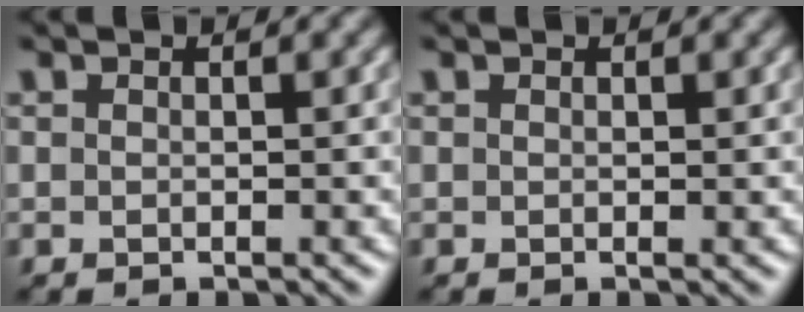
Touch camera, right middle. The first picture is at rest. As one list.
[{"total": 0.0}]